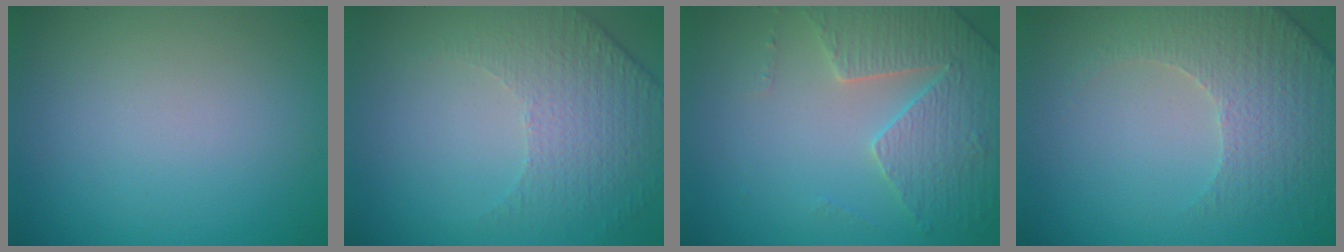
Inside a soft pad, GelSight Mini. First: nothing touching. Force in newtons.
{"total": 4.9, "press": 3.2, "slide": 3.6}
{"total": 4.4, "press": 4.0, "slide": 1.8}
{"total": 4.7, "press": 3.6, "slide": 3.0}